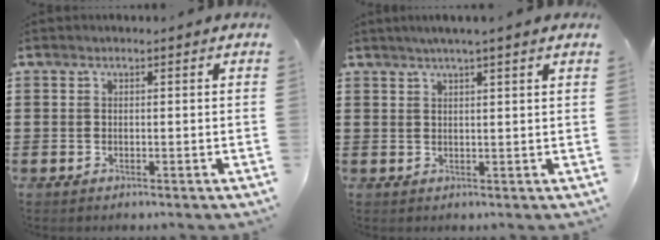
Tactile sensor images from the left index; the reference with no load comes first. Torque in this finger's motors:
{"motor_torque": [1.18, 0.15, 0.54, 0.13]}